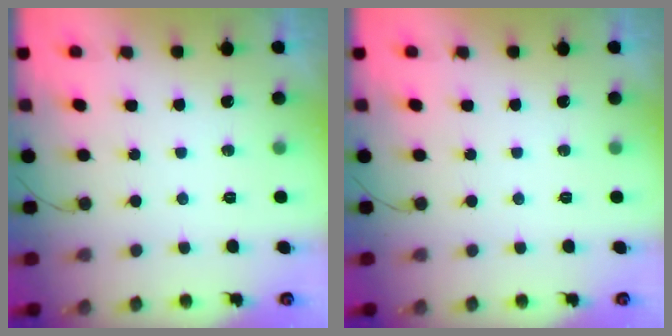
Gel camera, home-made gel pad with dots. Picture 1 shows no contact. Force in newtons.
{"total": 0.0}